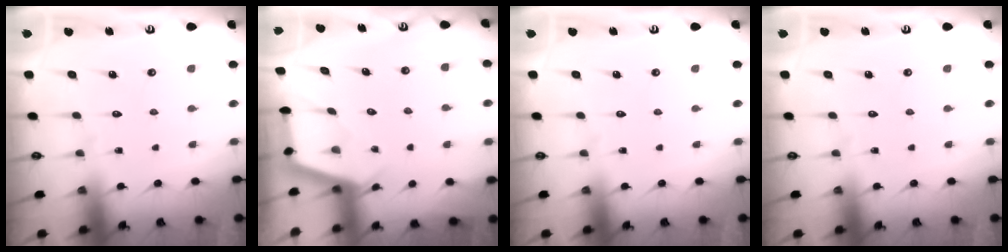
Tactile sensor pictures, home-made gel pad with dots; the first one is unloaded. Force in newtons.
{"total": 2.6, "press": 2.6, "slide": 0.3}
{"total": 0.0}
{"total": 0.0}